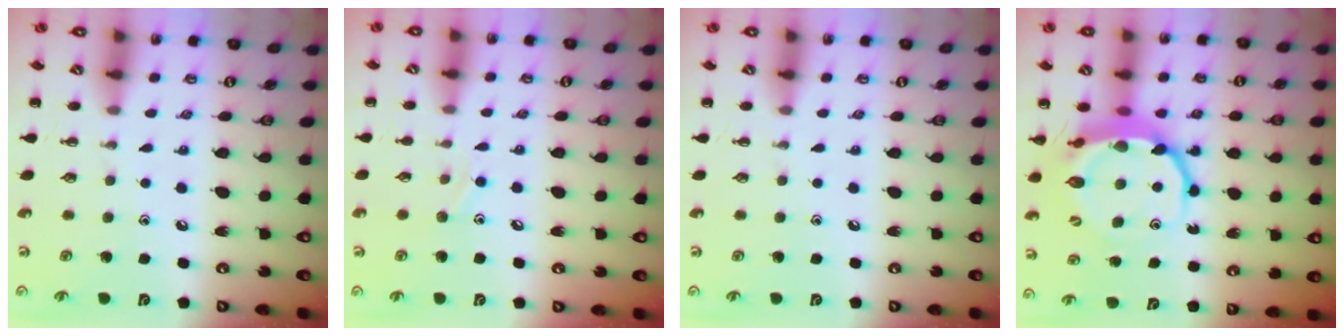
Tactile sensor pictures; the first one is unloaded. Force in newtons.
{"total": 7.0, "press": 6.7, "slide": 1.9}
{"total": 0.0}
{"total": 8.5, "press": 8.4, "slide": 1.6}